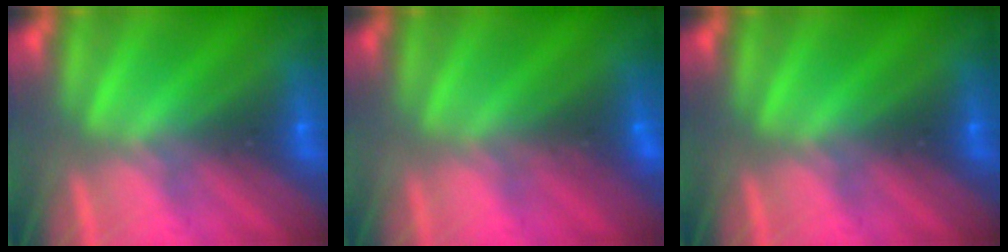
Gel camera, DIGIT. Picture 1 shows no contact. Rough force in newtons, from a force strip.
{"total": 3.1}
{"total": 0.0}